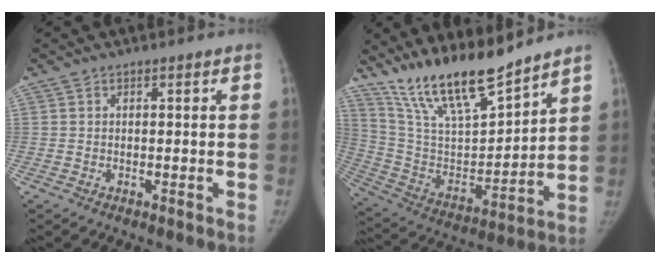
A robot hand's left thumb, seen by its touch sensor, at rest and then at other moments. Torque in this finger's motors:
{"motor_torque": [1.11, -0.91, 1.40, -1.37, 0.09]}